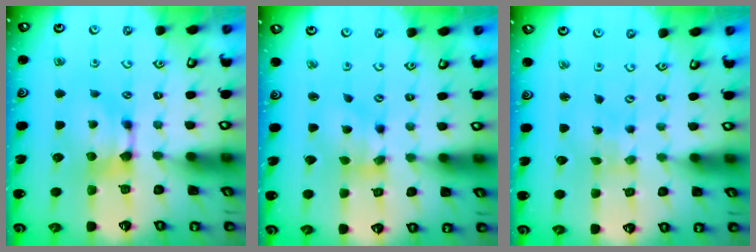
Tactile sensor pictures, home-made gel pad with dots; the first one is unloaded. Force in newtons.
{"total": 2.7, "press": 2.4, "slide": 1.3}
{"total": 5.4, "press": 5.4, "slide": 0.3}